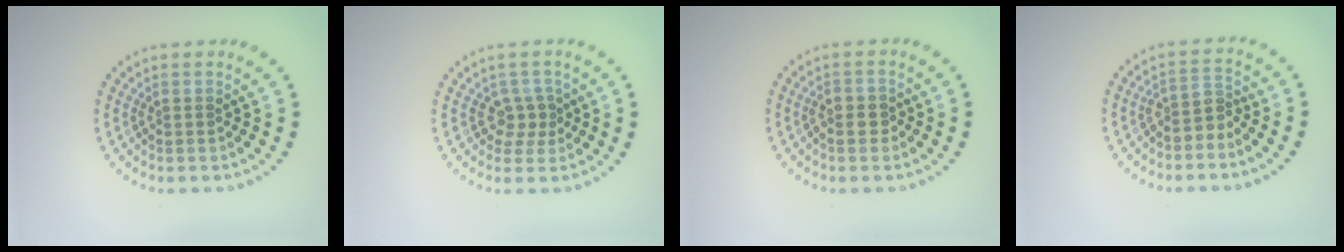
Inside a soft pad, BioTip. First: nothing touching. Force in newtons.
{"total": 1.8, "press": 1.4, "slide": 1.1}
{"total": 1.3, "press": 1.2, "slide": 0.5}
{"total": 2.2, "press": 1.5, "slide": 1.6}